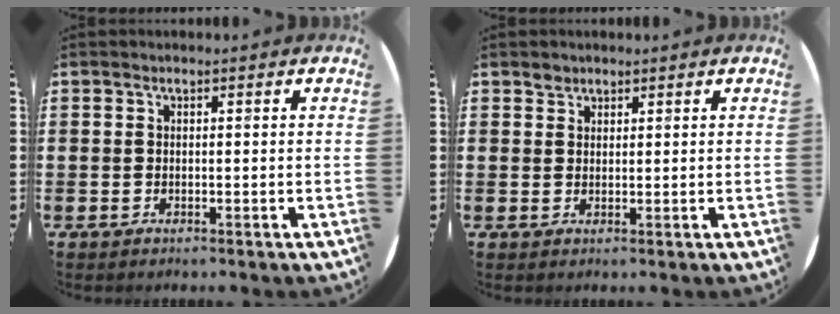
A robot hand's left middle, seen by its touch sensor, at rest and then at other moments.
{"total": 1.3, "force": [1.2, 0.6, 0.0], "torque": [-0.001, 0.001, 0.024]}